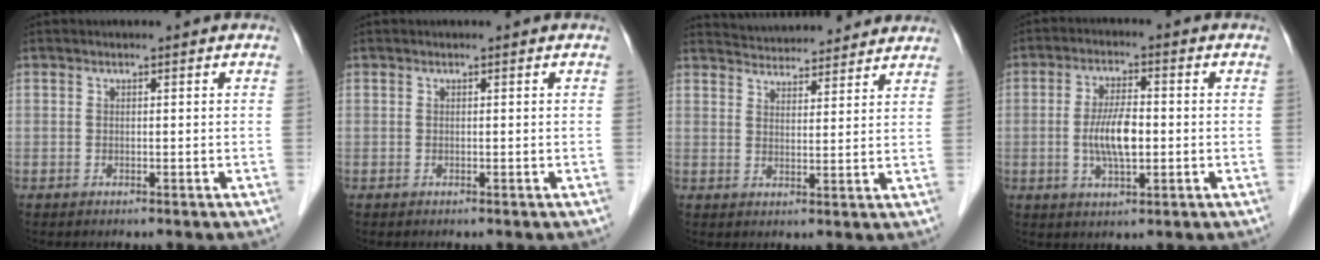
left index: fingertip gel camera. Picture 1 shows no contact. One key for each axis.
{"total": 0.0}
{"total": 12.0, "fx": 11.4, "fy": 2.4, "fz": 2.8, "tx": -0.035, "ty": 0.020, "tz": 0.151}
{"total": 6.8, "fx": -1.3, "fy": 2.1, "fz": 6.3, "tx": -0.129, "ty": -0.004, "tz": -0.023}